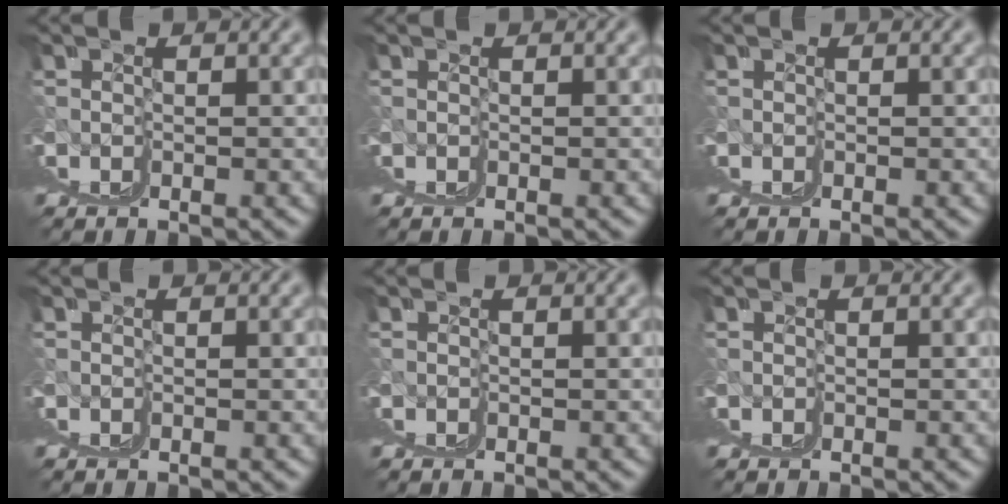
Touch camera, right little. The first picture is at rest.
{"total": 0.0}
{"total": 0.0}
{"total": 0.0}
{"total": 0.0}
{"total": 0.0}